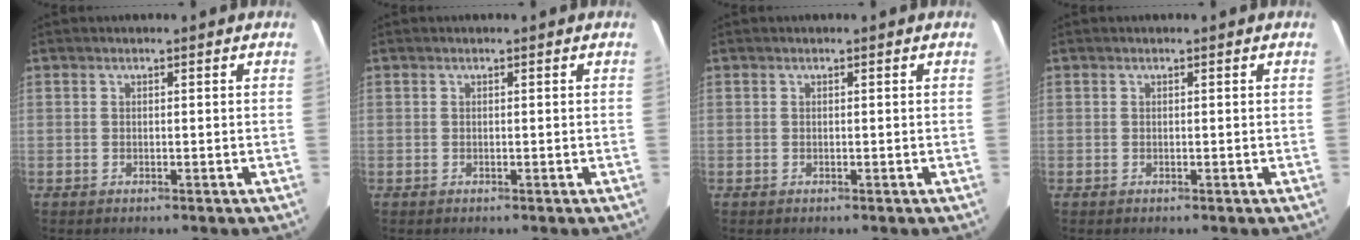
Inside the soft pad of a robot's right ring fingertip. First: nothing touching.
{"total": 0.0}
{"total": 0.0}
{"total": 0.0}